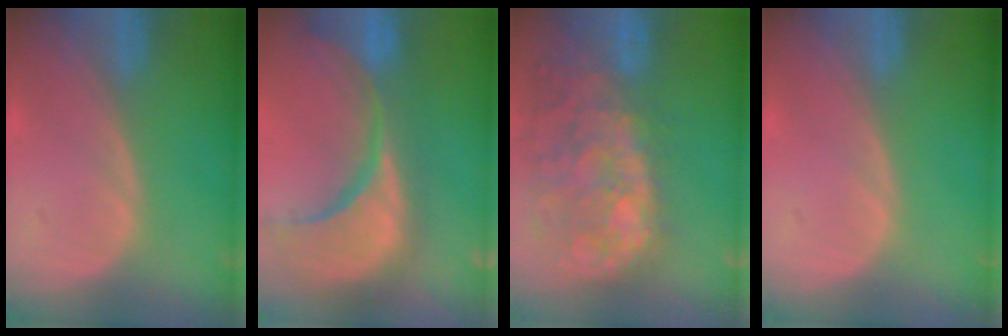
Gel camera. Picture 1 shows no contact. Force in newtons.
{"total": 15.3, "press": 12.1, "slide": 9.3}
{"total": 14.3, "press": 11.7, "slide": 8.2}
{"total": 0.0}